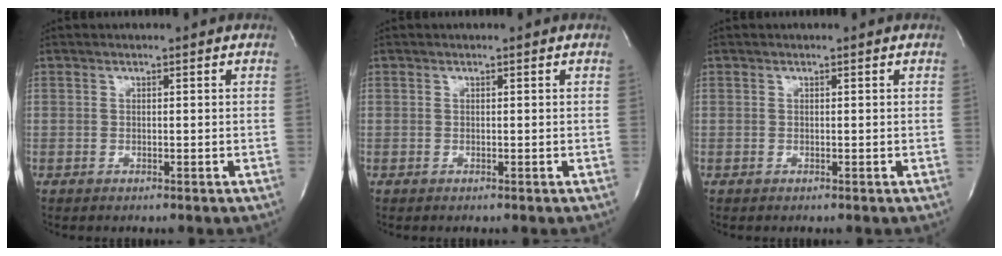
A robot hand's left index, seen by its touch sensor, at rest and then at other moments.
{"total": 0.0}
{"total": 0.0}